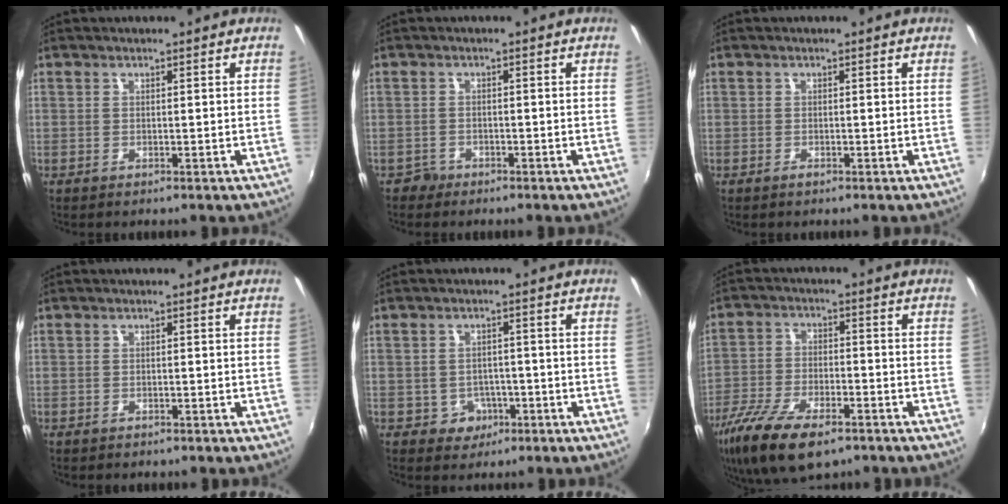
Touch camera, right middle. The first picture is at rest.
{"total": 1.6, "force": [-1.3, 0.9, -0.2], "torque": [0.001, 0.003, -0.024]}
{"total": 0.6, "force": [-0.5, 0.3, 0.1], "torque": [-0.002, -0.003, -0.011]}
{"total": 1.0, "force": [-0.7, 0.6, 0.1], "torque": [-0.007, -0.002, -0.012]}
{"total": 4.1, "force": [-1.7, 3.7, 0.8], "torque": [-0.025, 0.007, -0.017]}
{"total": 15.3, "force": [-10.1, 6.0, 9.8], "torque": [-0.214, -0.042, -0.185]}